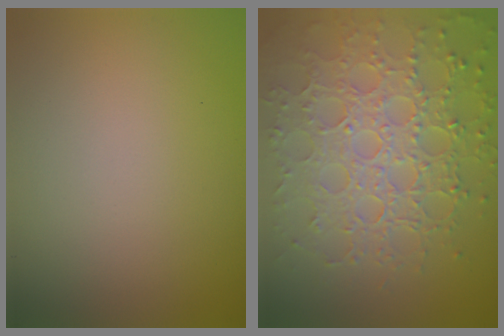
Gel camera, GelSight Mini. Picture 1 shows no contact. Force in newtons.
{"total": 7.9, "press": 6.0, "slide": 5.2}